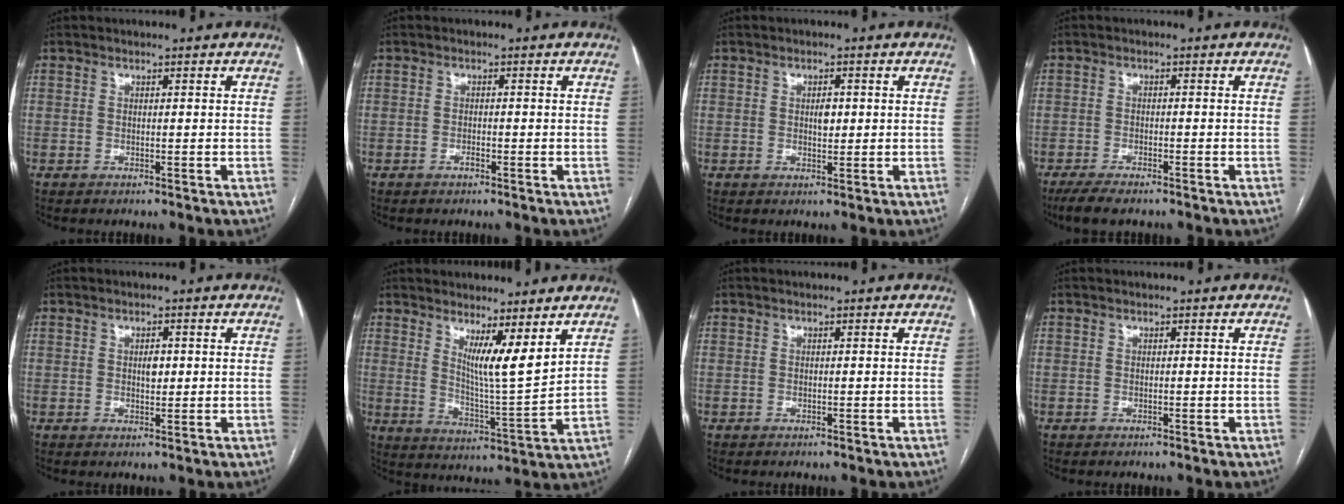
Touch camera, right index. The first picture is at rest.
{"total": 1.0, "force": [-0.6, 0.3, 0.8], "torque": [-0.018, 0.000, -0.010]}
{"total": 2.1, "force": [0.3, 1.1, 1.8], "torque": [-0.027, 0.001, 0.005]}
{"total": 5.1, "force": [-4.0, 1.2, 2.9], "torque": [-0.052, -0.010, -0.066]}
{"total": 2.0, "force": [0.3, 1.1, 1.6], "torque": [-0.025, 0.001, 0.005]}
{"total": 7.7, "force": [4.6, 0.1, 6.2], "torque": [-0.109, -0.025, 0.084]}
{"total": 0.0}
{"total": 0.0}